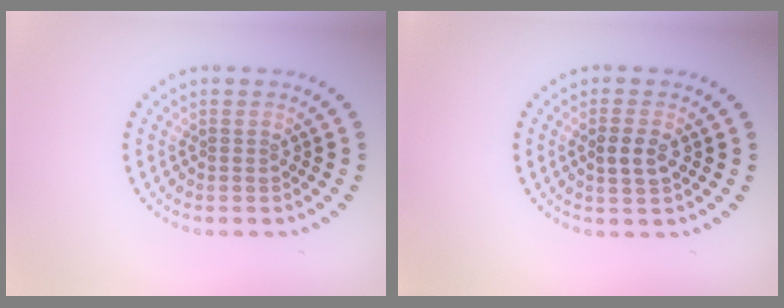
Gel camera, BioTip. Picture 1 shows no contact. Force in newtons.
{"total": 2.2, "press": 2.2, "slide": 0.3}